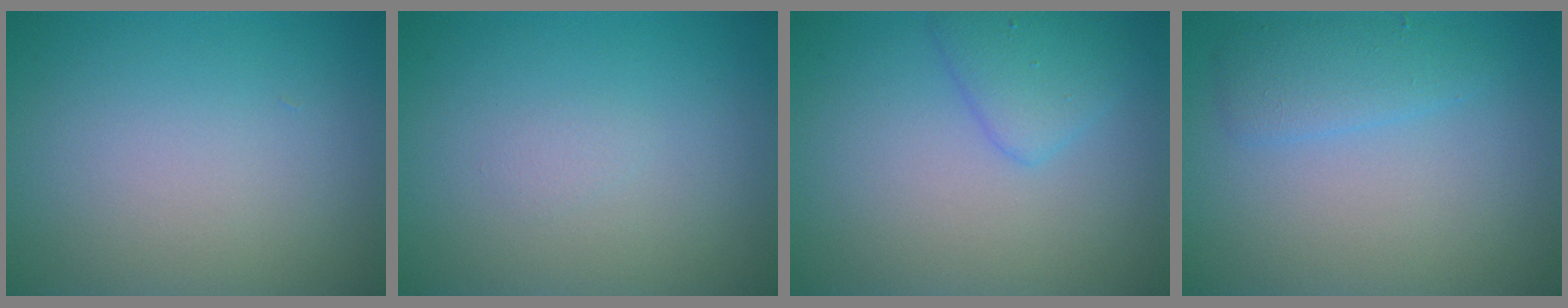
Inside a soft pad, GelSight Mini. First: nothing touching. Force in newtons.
{"total": 0.5, "press": 0.5, "slide": 0.1}
{"total": 2.5, "press": 2.5, "slide": 0.1}
{"total": 2.3, "press": 2.3, "slide": 0.0}